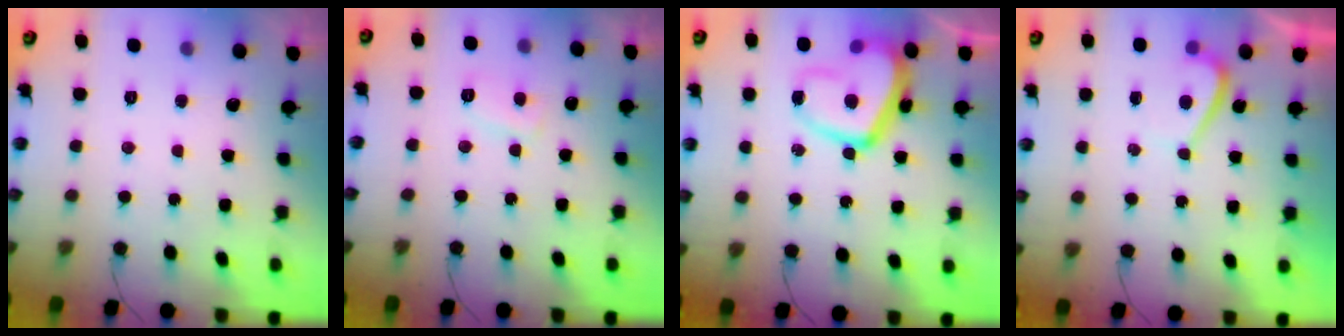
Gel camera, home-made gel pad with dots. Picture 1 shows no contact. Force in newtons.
{"total": 4.4, "press": 4.3, "slide": 0.7}
{"total": 14.8, "press": 14.8, "slide": 1.2}
{"total": 2.0, "press": 1.9, "slide": 0.6}